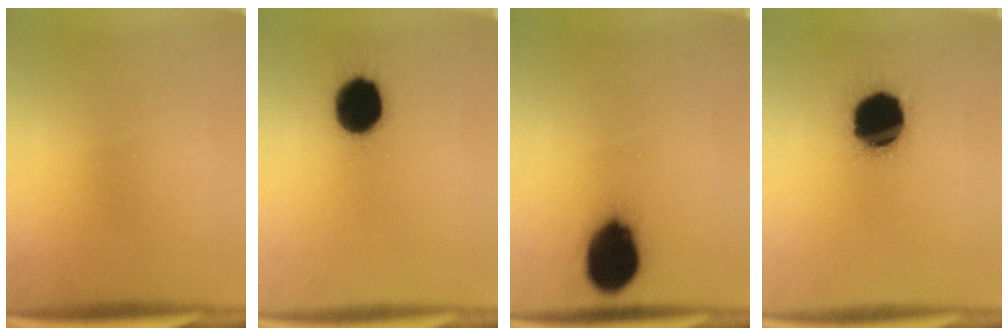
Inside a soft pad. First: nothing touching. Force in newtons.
{"total": 13.9}
{"total": 14.8}
{"total": 19.0}